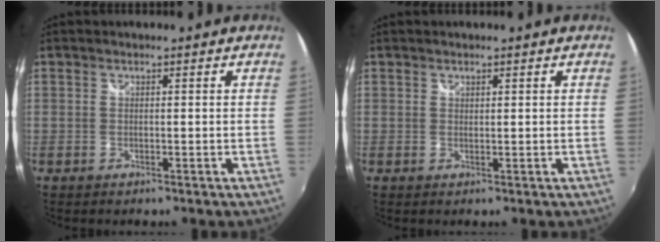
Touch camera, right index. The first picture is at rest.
{"total": 0.5, "force": [0.5, 0.2, 0.0], "torque": [0.000, 0.000, 0.009]}